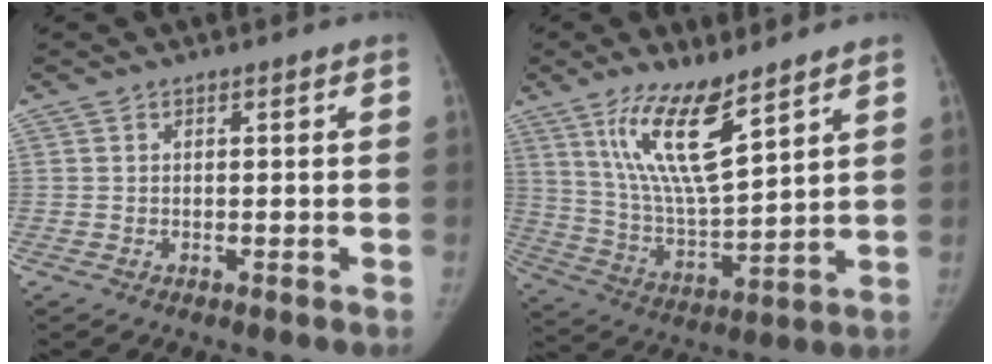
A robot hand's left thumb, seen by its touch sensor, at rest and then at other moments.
{"total": 14.1, "force": [8.6, 3.4, 10.6], "torque": [-0.186, -0.057, 0.178]}